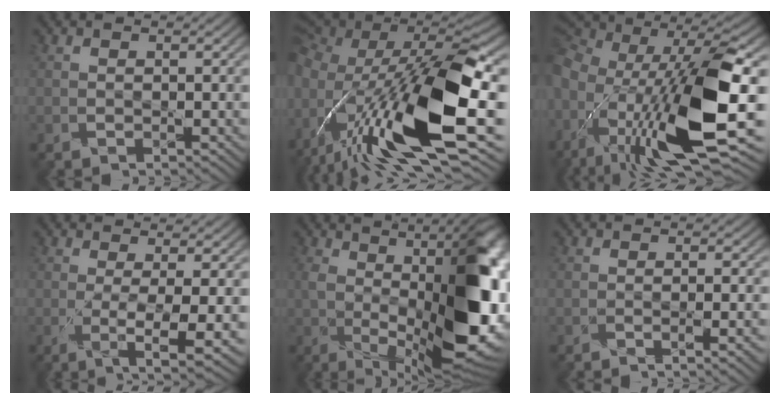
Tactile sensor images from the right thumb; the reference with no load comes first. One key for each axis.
{"total": 20.0, "fx": -5.1, "fy": 8.9, "fz": 17.2, "tx": -0.343, "ty": -0.026, "tz": -0.084}
{"total": 18.0, "fx": -4.8, "fy": 8.3, "fz": 15.3, "tx": -0.329, "ty": -0.006, "tz": -0.080}
{"total": 5.8, "fx": -0.4, "fy": 1.1, "fz": 5.7, "tx": -0.103, "ty": -0.009, "tz": -0.005}
{"total": 16.7, "fx": -0.4, "fy": 6.7, "fz": 15.3, "tx": -0.221, "ty": -0.019, "tz": 0.007}
{"total": 2.8, "fx": -1.3, "fy": 0.5, "fz": 2.4, "tx": -0.032, "ty": 0.005, "tz": -0.028}